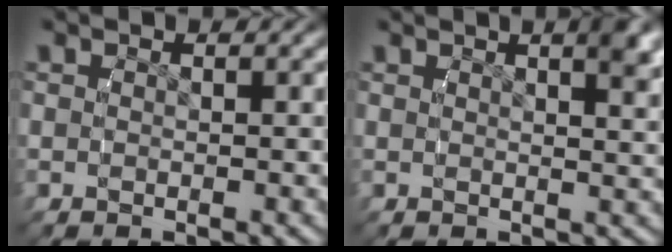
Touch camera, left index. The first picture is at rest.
{"total": 2.5, "force": [1.2, 0.2, 2.2], "torque": [-0.025, 0.002, 0.020]}